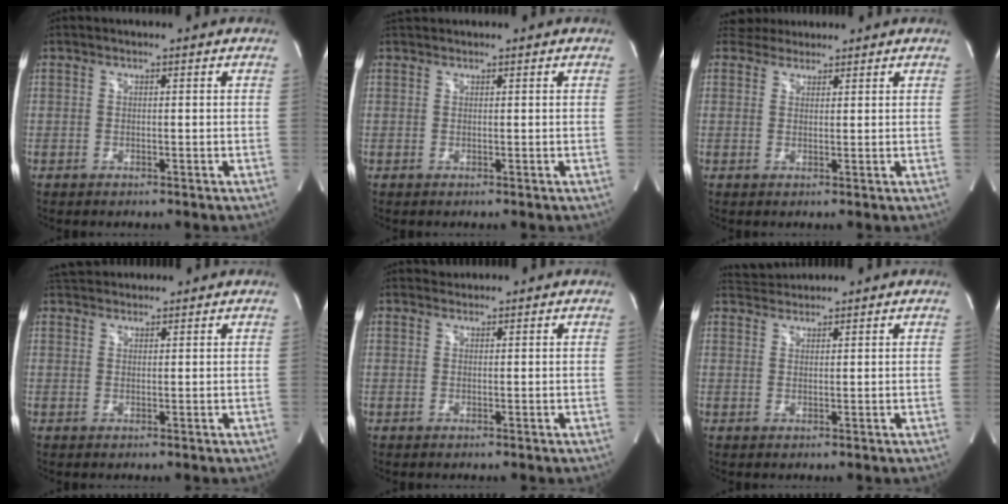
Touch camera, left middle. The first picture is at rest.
{"total": 1.4, "force": [1.3, 0.2, 0.2], "torque": [-0.011, 0.020, 0.029]}
{"total": 3.0, "force": [2.7, 1.2, -0.2], "torque": [0.003, 0.020, 0.045]}
{"total": 4.6, "force": [4.2, 1.5, 1.0], "torque": [-0.016, 0.037, 0.073]}
{"total": 0.9, "force": [0.8, 0.2, -0.3], "torque": [-0.003, 0.009, 0.015]}
{"total": 2.7, "force": [2.7, 0.1, -0.4], "torque": [-0.005, 0.017, 0.057]}